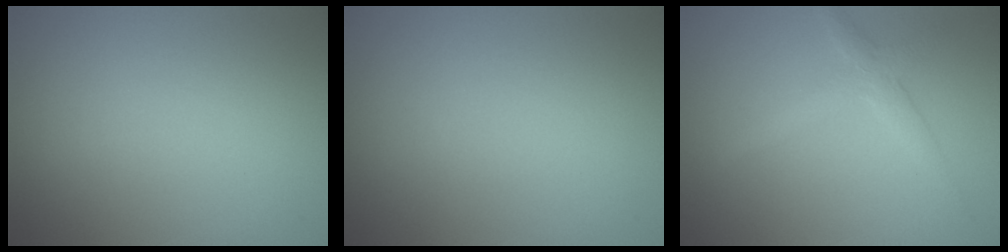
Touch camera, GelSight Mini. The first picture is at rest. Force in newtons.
{"total": 0.0}
{"total": 2.2, "press": 2.2, "slide": 0.0}